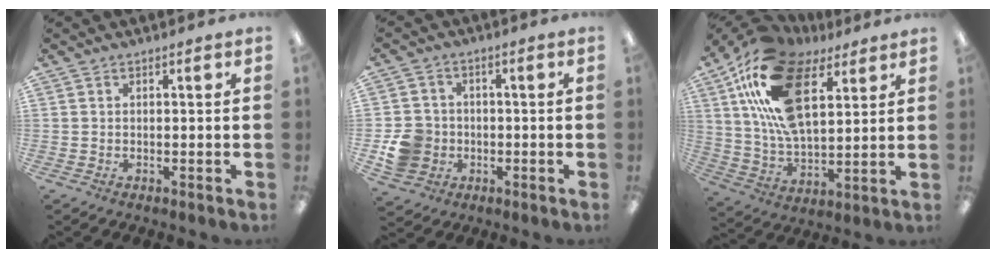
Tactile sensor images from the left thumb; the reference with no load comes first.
{"total": 8.6, "force": [-1.9, 7.9, 2.8], "torque": [-0.065, 0.017, -0.031]}
{"total": 22.9, "force": [11.0, 12.1, 16.0], "torque": [-0.317, -0.034, 0.193]}